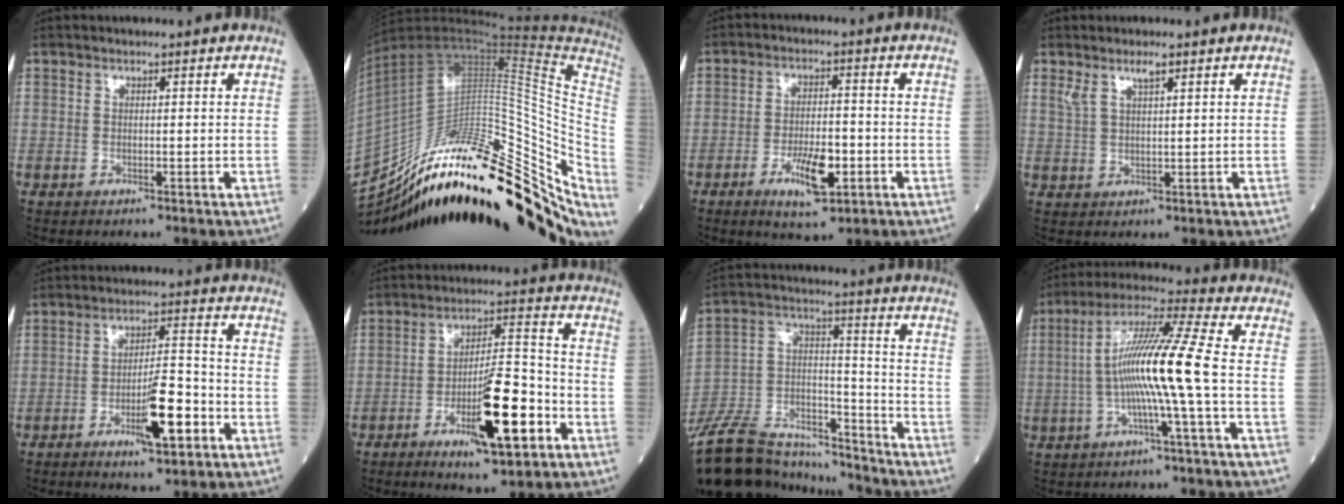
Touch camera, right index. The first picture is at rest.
{"total": 35.3, "force": [-19.2, 13.0, 26.7], "torque": [-0.398, 0.014, -0.292]}
{"total": 7.3, "force": [-3.1, 2.2, 6.3], "torque": [-0.112, -0.005, -0.049]}
{"total": 3.1, "force": [2.1, 0.6, 2.2], "torque": [-0.049, 0.009, 0.043]}
{"total": 8.4, "force": [-3.7, 1.5, 7.4], "torque": [-0.127, 0.000, -0.059]}
{"total": 13.0, "force": [-5.5, 2.4, 11.5], "torque": [-0.193, -0.001, -0.088]}
{"total": 22.4, "force": [-20.4, 6.5, 6.5], "torque": [-0.173, 0.007, -0.340]}
{"total": 12.2, "force": [-1.4, -1.5, 12.0], "torque": [-0.226, 0.017, -0.035]}